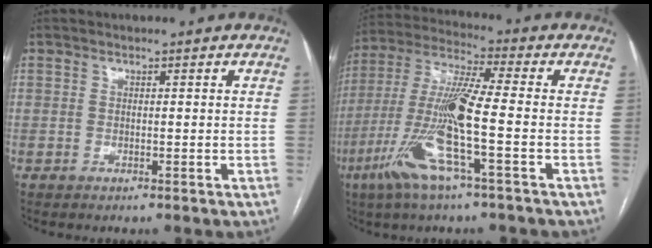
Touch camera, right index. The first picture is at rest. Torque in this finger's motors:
{"motor_torque": [0.61, -0.14, 1.05, 0.21]}